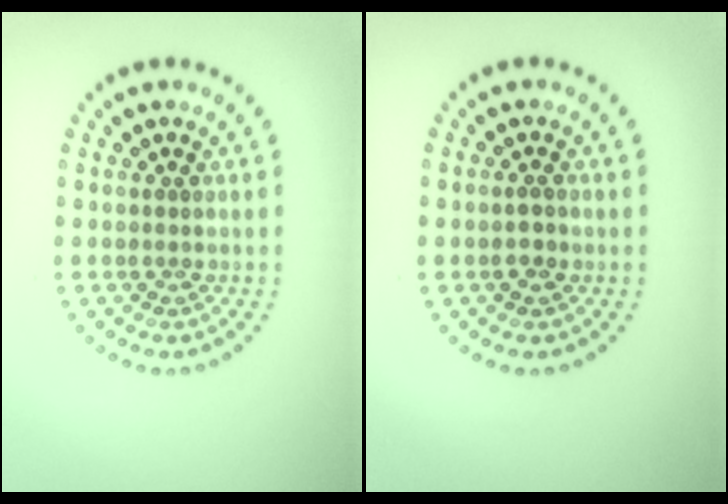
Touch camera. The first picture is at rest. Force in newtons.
{"total": 1.1, "press": 1.0, "slide": 0.5}